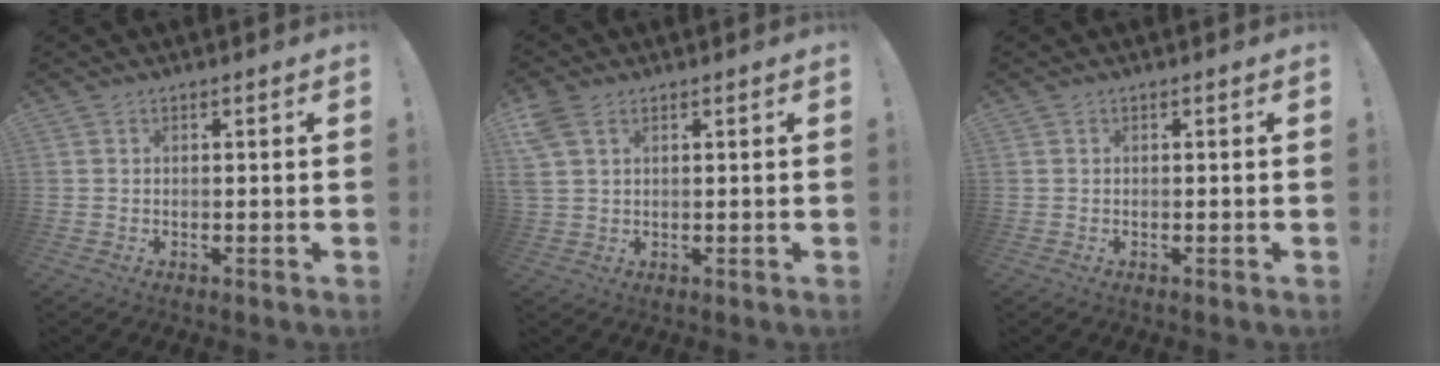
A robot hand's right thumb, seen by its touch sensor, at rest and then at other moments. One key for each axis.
{"total": 5.9, "fx": 3.0, "fy": 3.6, "fz": 3.5, "tx": -0.071, "ty": -0.004, "tz": 0.060}
{"total": 0.0}